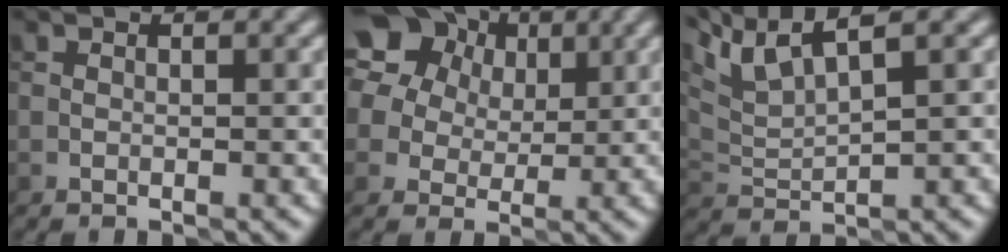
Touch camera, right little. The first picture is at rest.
{"total": 17.7, "force": [9.3, 12.4, 8.4], "torque": [-0.200, 0.055, 0.165]}
{"total": 5.4, "force": [4.0, 0.8, 3.6], "torque": [-0.080, 0.020, 0.081]}